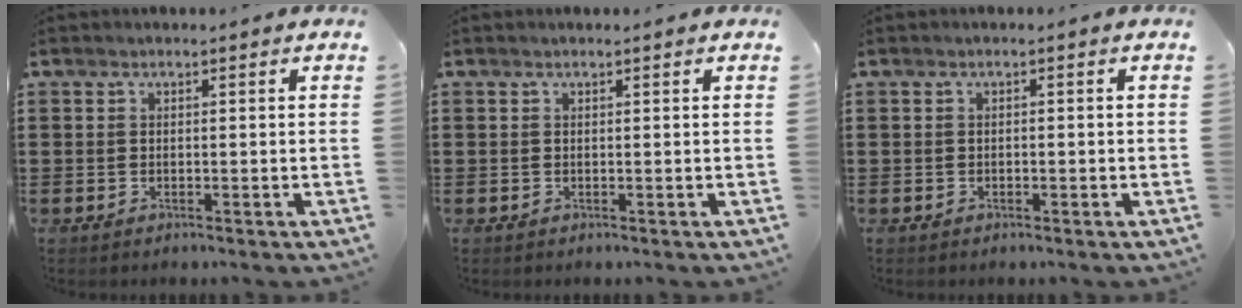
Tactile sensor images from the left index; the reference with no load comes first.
{"total": 0.0}
{"total": 0.5, "force": [-0.4, 0.2, 0.3], "torque": [-0.008, -0.003, -0.006]}